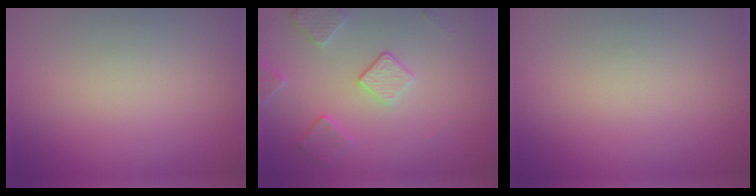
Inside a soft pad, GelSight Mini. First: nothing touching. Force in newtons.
{"total": 2.8, "press": 2.7, "slide": 0.6}
{"total": 0.0}